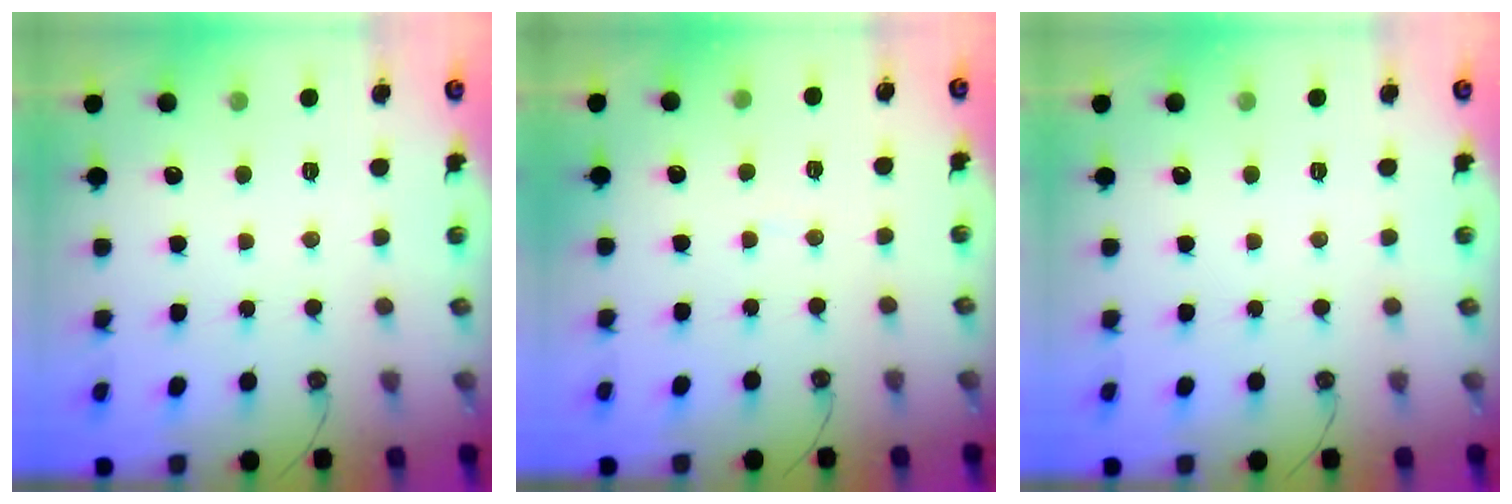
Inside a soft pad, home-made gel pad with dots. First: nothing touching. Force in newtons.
{"total": 2.0, "press": 2.0, "slide": 0.1}
{"total": 0.0}